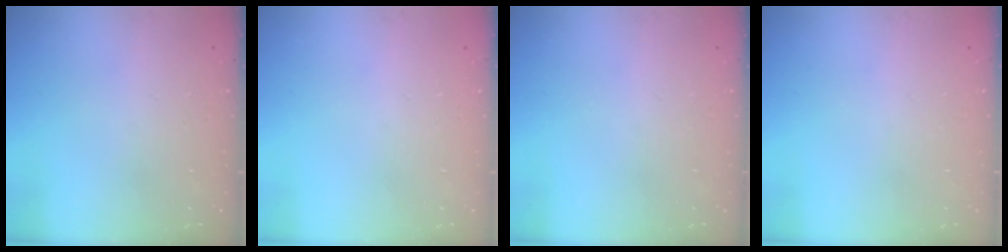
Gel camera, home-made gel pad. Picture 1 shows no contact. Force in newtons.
{"total": 0.0}
{"total": 0.0}
{"total": 0.0}